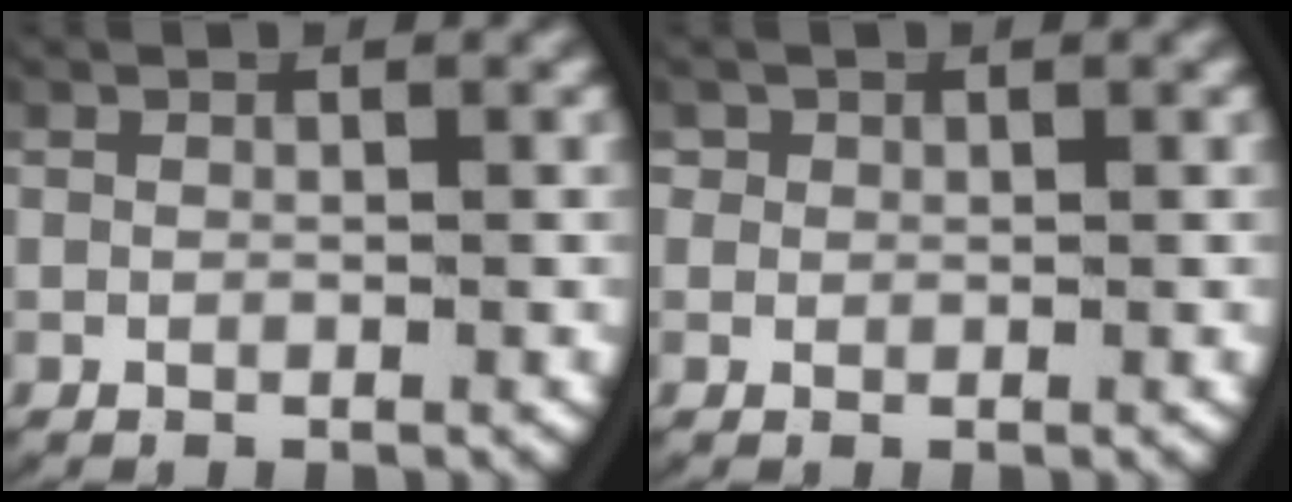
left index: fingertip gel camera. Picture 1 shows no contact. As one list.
[{"total": 1.3, "force": [0.6, 1.1, 0.3], "torque": [-0.012, -0.006, 0.013]}]